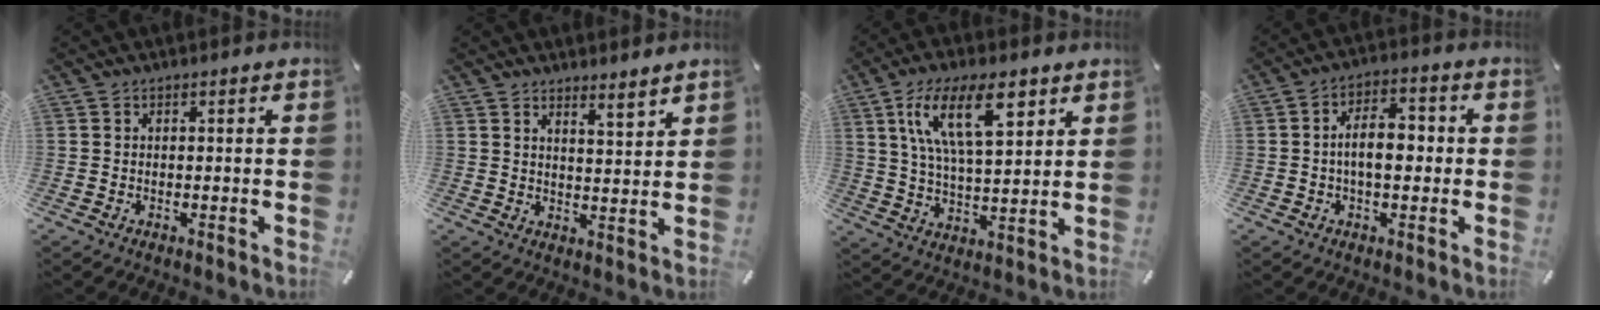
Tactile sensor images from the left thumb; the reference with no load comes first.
{"total": 4.1, "force": [4.0, 0.2, 0.8], "torque": [-0.009, -0.034, 0.070]}
{"total": 16.2, "force": [7.9, 6.8, 12.4], "torque": [-0.240, -0.014, 0.130]}
{"total": 8.1, "force": [-0.6, 4.5, 6.7], "torque": [-0.102, 0.006, -0.018]}